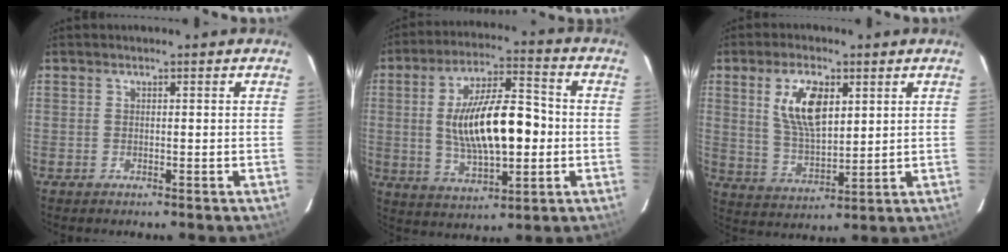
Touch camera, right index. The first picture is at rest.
{"total": 16.5, "force": [-0.6, 6.4, 15.3], "torque": [-0.273, 0.009, -0.003]}
{"total": 10.6, "force": [3.8, 4.9, 8.6], "torque": [-0.160, 0.004, 0.081]}